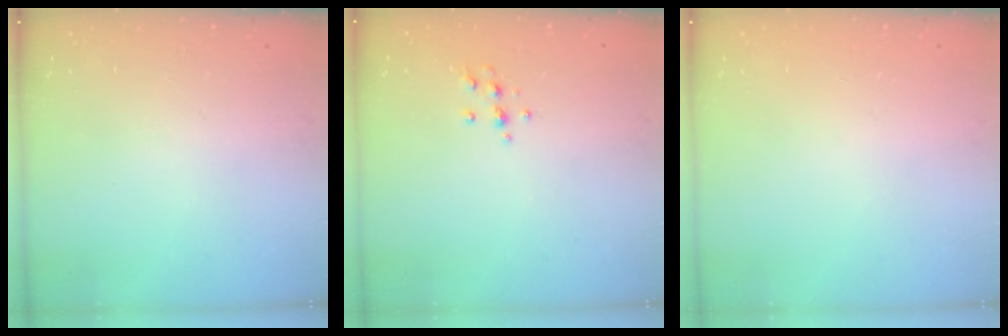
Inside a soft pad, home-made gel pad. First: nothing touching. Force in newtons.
{"total": 6.2, "press": 6.2, "slide": 0.9}
{"total": 0.0}